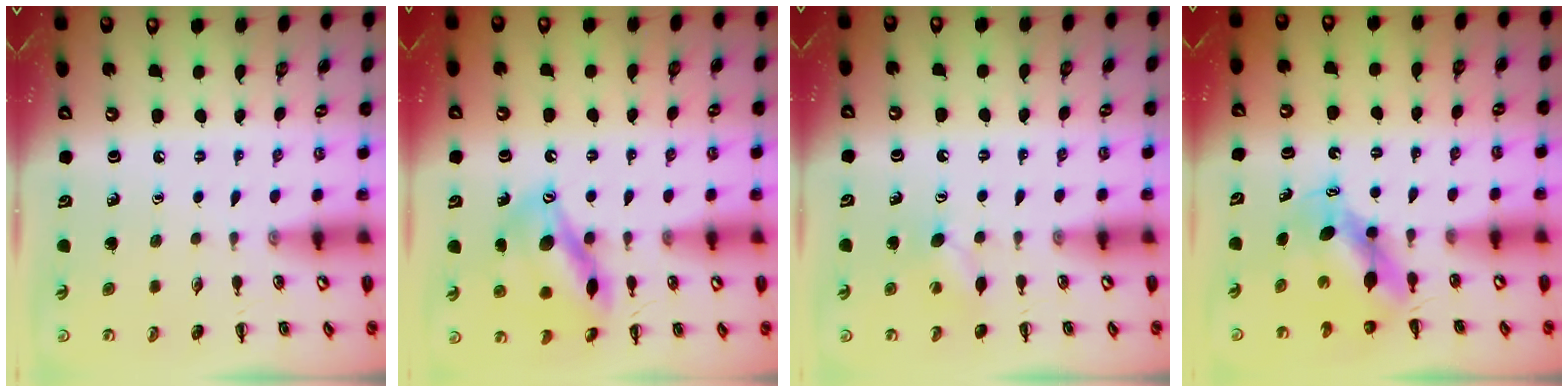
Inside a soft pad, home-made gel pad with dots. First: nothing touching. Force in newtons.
{"total": 14.4, "press": 14.2, "slide": 2.5}
{"total": 4.9, "press": 4.8, "slide": 1.0}
{"total": 7.2, "press": 7.1, "slide": 1.4}